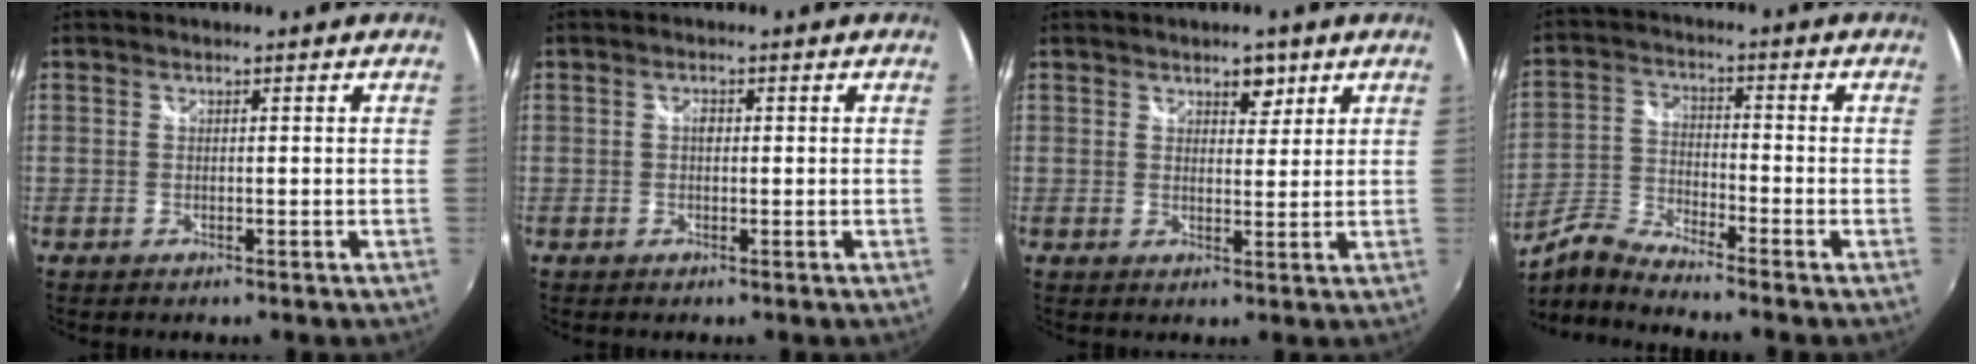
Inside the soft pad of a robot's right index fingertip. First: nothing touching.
{"total": 1.0, "force": [0.0, 0.8, 0.7], "torque": [-0.012, 0.003, -0.002]}
{"total": 3.3, "force": [2.1, 1.9, 1.7], "torque": [-0.018, 0.002, 0.031]}
{"total": 6.9, "force": [-6.2, 0.5, 3.1], "torque": [-0.067, -0.004, -0.132]}